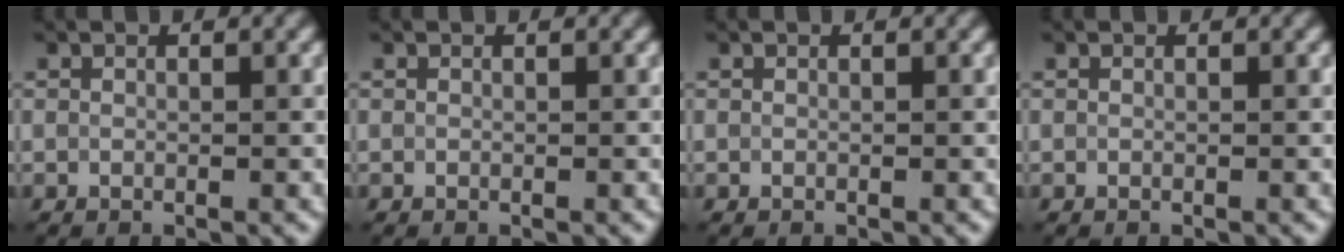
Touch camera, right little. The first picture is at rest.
{"total": 0.0}
{"total": 0.0}
{"total": 0.0}